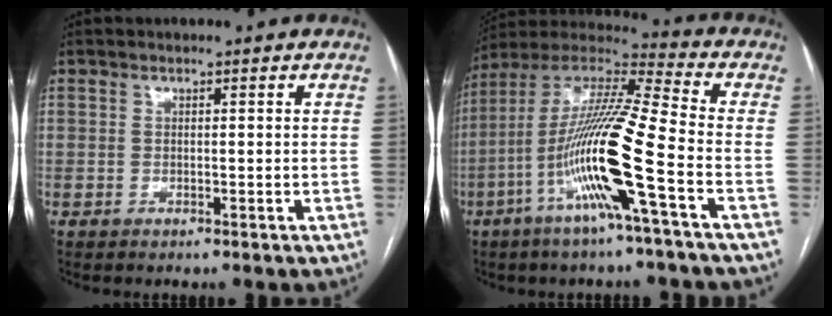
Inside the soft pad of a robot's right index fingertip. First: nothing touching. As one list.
[{"total": 17.7, "force": [-5.8, -0.4, 16.7], "torque": [-0.331, -0.001, -0.119]}]